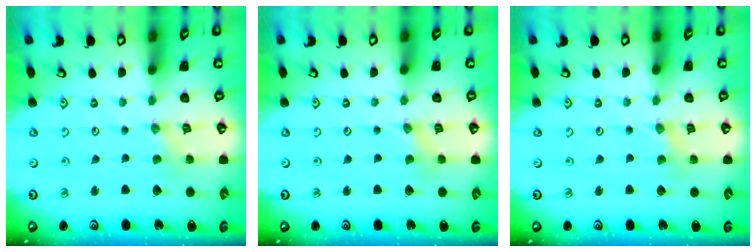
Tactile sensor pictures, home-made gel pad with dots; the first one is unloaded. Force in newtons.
{"total": 0.0}
{"total": 0.7, "press": 0.7, "slide": 0.1}